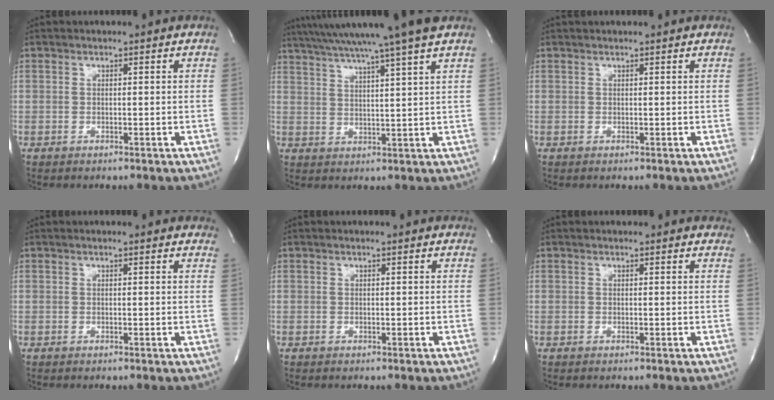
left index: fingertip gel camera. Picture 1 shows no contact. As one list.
[{"total": 15.8, "force": [13.1, -2.2, 8.5], "torque": [-0.151, -0.006, 0.185]}, {"total": 2.3, "force": [2.2, 0.1, 0.8], "torque": [-0.011, 0.022, 0.025]}, {"total": 4.8, "force": [4.4, 1.0, 1.7], "torque": [-0.020, 0.006, 0.033]}, {"total": 1.7, "force": [1.6, 0.2, 0.6], "torque": [-0.015, 0.008, 0.011]}, {"total": 4.1, "force": [3.7, 1.3, 0.9], "torque": [-0.010, 0.008, 0.029]}]